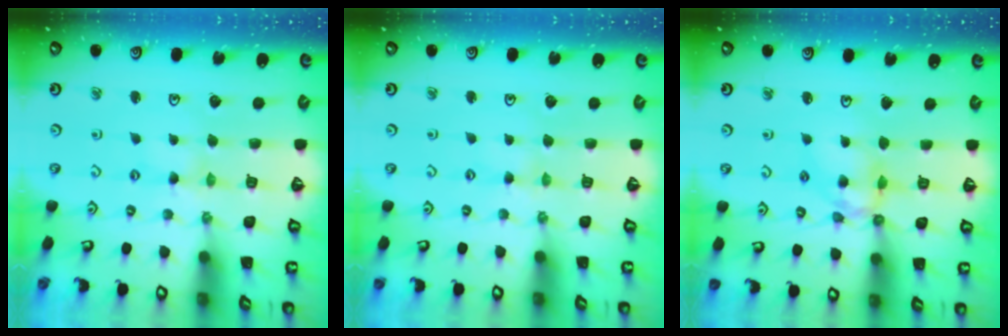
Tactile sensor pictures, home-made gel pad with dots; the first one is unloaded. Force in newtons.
{"total": 1.5, "press": 1.5, "slide": 0.3}
{"total": 10.9, "press": 10.8, "slide": 1.3}